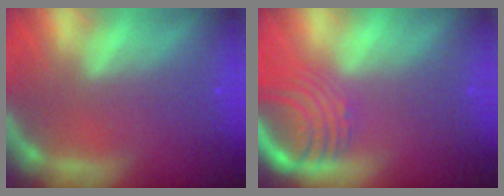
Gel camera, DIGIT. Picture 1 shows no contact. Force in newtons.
{"total": 6.1}